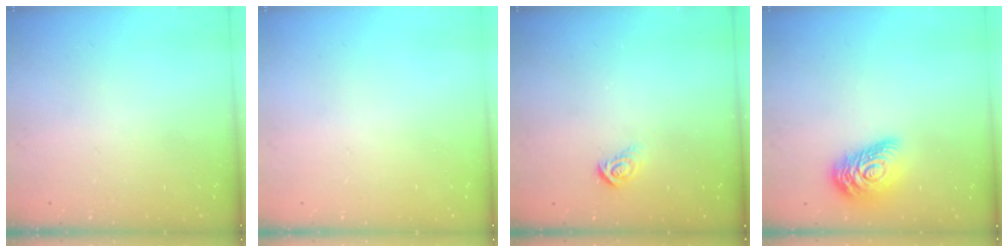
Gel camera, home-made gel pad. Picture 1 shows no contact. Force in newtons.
{"total": 0.0}
{"total": 4.2, "press": 4.2, "slide": 0.4}
{"total": 13.8, "press": 13.8, "slide": 0.7}